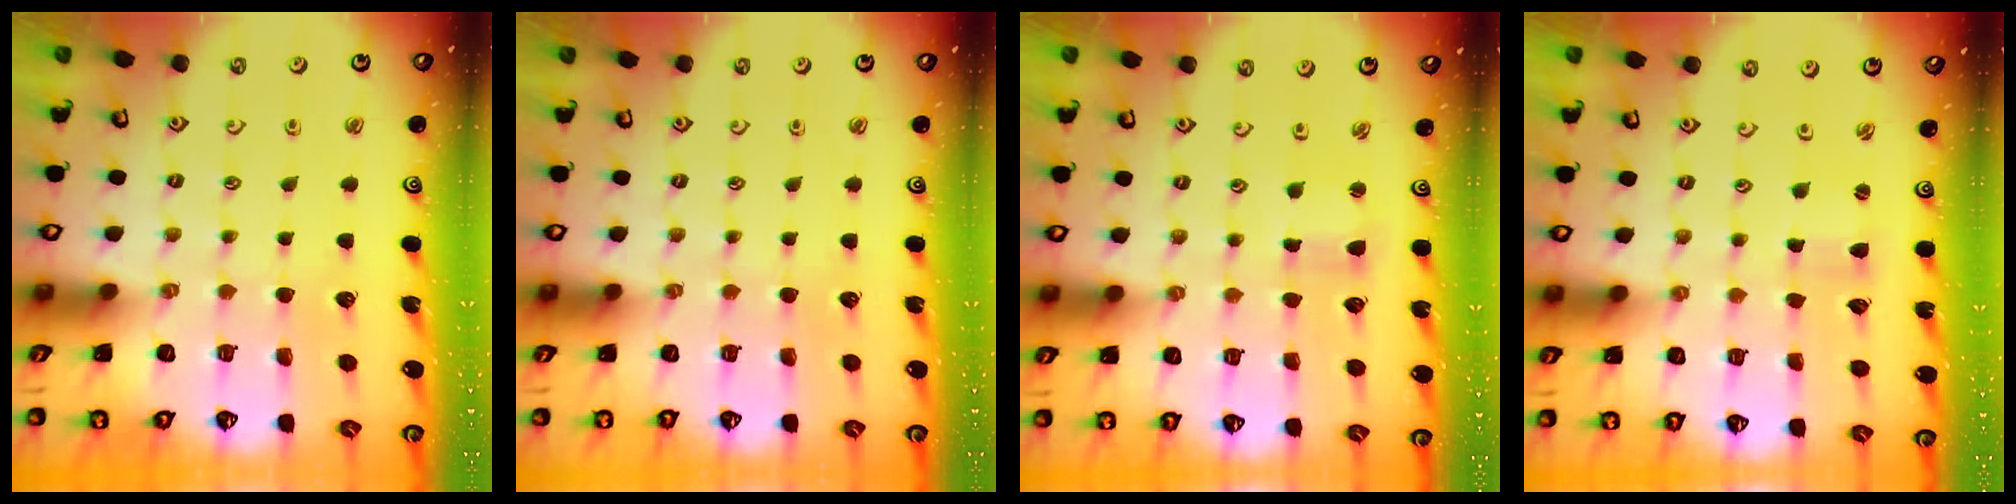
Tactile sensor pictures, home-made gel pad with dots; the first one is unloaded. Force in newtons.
{"total": 0.0}
{"total": 1.7, "press": 1.6, "slide": 0.2}
{"total": 2.4, "press": 2.4, "slide": 0.5}